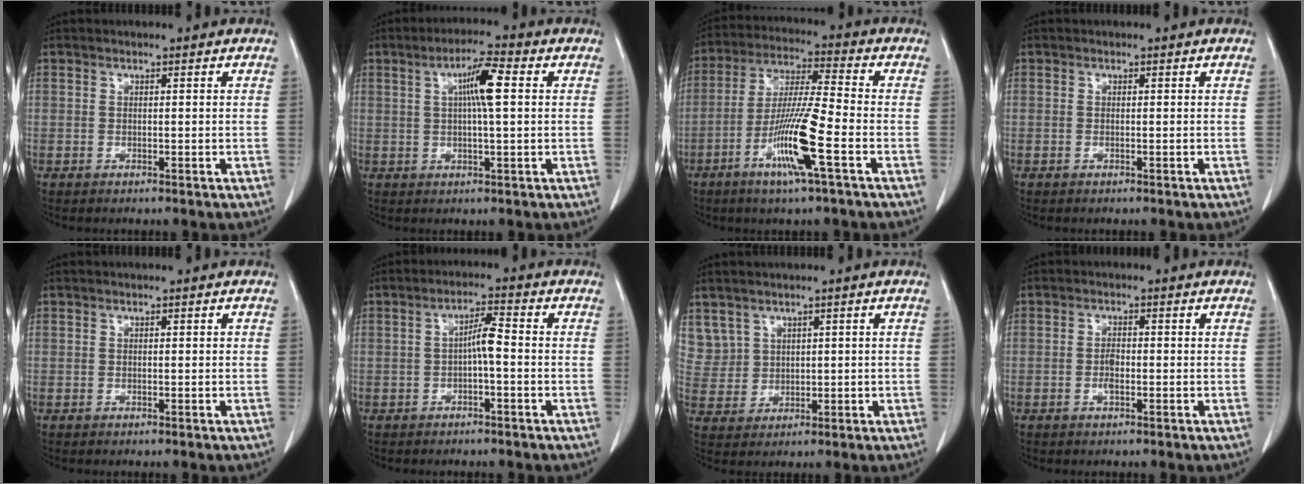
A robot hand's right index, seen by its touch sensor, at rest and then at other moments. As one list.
[{"total": 6.3, "force": [1.4, 0.4, 6.1], "torque": [-0.109, 0.008, 0.022]}, {"total": 12.0, "force": [-4.8, -0.2, 11.0], "torque": [-0.216, -0.012, -0.095]}, {"total": 0.0}, {"total": 0.0}, {"total": 3.5, "force": [-0.6, 0.5, 3.4], "torque": [-0.059, 0.012, -0.008]}, {"total": 5.6, "force": [3.2, 4.5, 0.4], "torque": [-0.016, 0.015, 0.080]}, {"total": 1.9, "force": [-0.5, 0.7, 1.7], "torque": [-0.034, 0.002, -0.008]}]